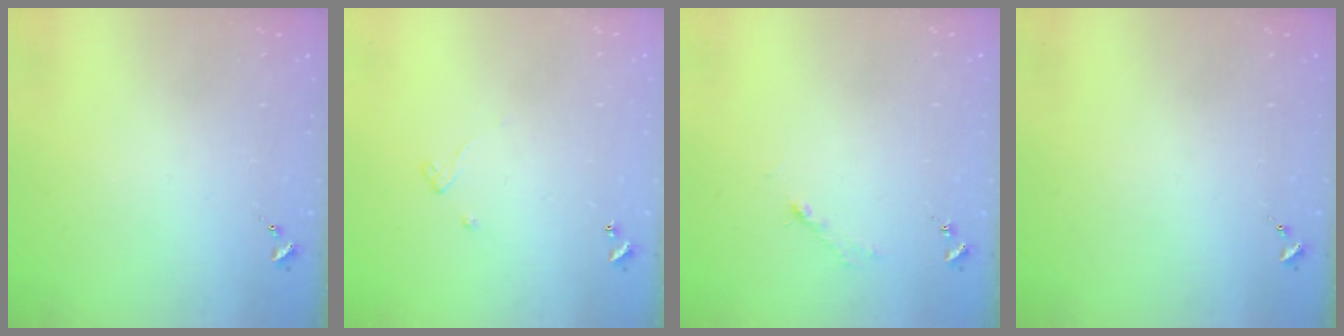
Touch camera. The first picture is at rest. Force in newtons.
{"total": 3.2, "press": 3.2, "slide": 0.4}
{"total": 2.7, "press": 2.7, "slide": 0.4}
{"total": 0.0}